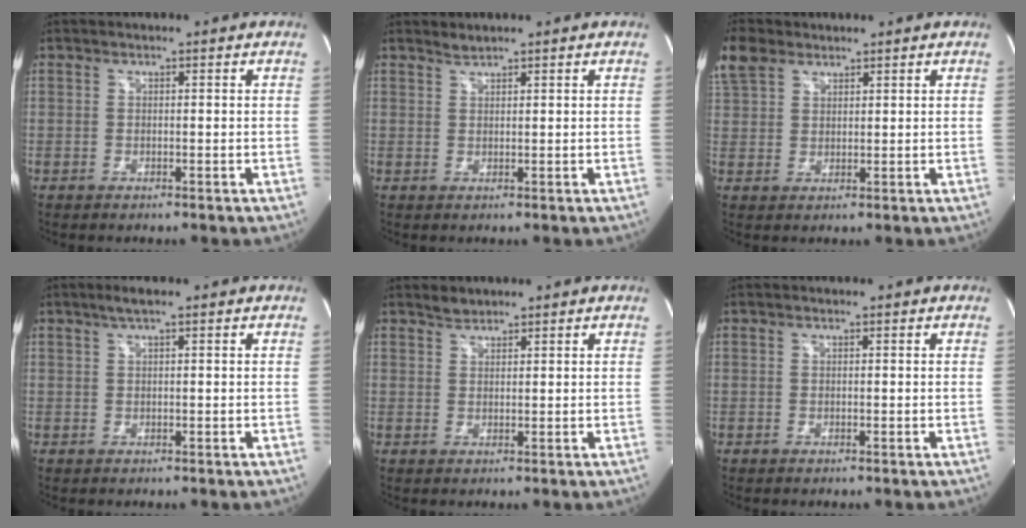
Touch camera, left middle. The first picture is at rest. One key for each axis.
{"total": 1.1, "fx": 1.1, "fy": -0.2, "fz": 0.0, "tx": -0.008, "ty": -0.001, "tz": 0.024}
{"total": 6.1, "fx": 4.2, "fy": 3.6, "fz": 2.6, "tx": -0.075, "ty": 0.023, "tz": 0.094}
{"total": 2.2, "fx": 1.4, "fy": 0.2, "fz": 1.8, "tx": -0.040, "ty": 0.010, "tz": 0.025}
{"total": 1.5, "fx": 1.4, "fy": 0.5, "fz": 0.1, "tx": -0.005, "ty": 0.000, "tz": 0.027}
{"total": 0.0}